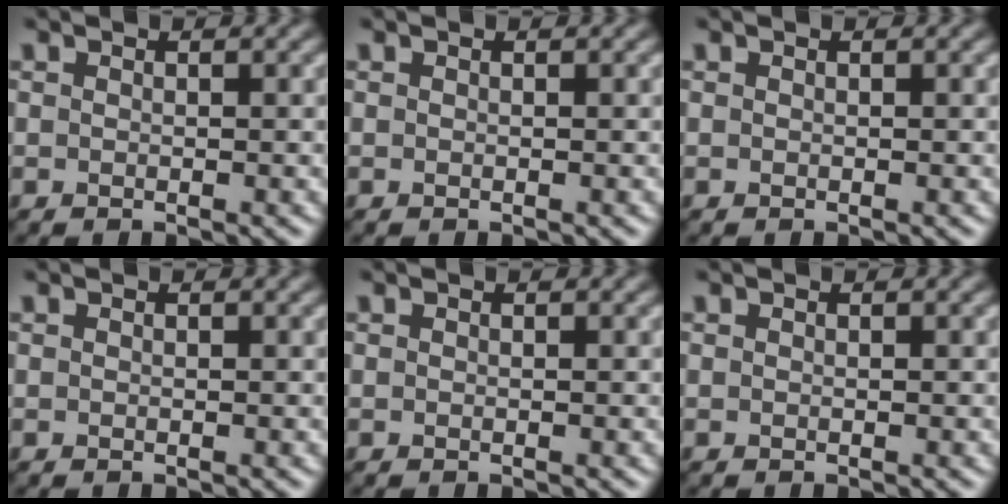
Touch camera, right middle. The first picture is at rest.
{"total": 0.0}
{"total": 0.0}
{"total": 0.0}
{"total": 0.0}
{"total": 0.0}